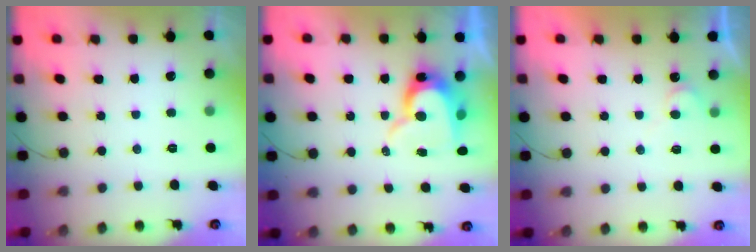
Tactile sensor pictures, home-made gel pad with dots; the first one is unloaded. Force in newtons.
{"total": 10.1, "press": 10.1, "slide": 1.0}
{"total": 5.6, "press": 5.6, "slide": 0.5}